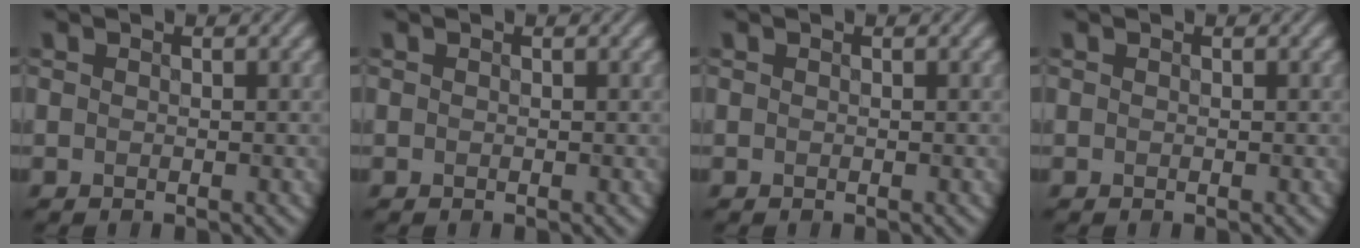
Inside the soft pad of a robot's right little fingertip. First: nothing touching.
{"total": 0.0}
{"total": 0.0}
{"total": 0.0}